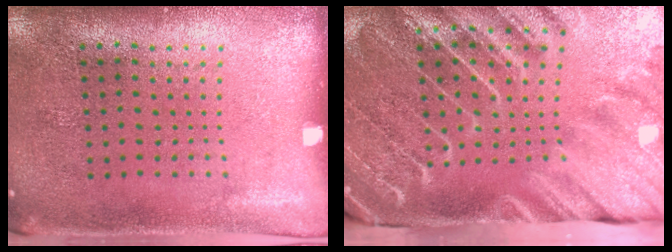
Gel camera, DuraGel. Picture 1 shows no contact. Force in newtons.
{"total": 4.5, "press": 3.4, "slide": 2.8}